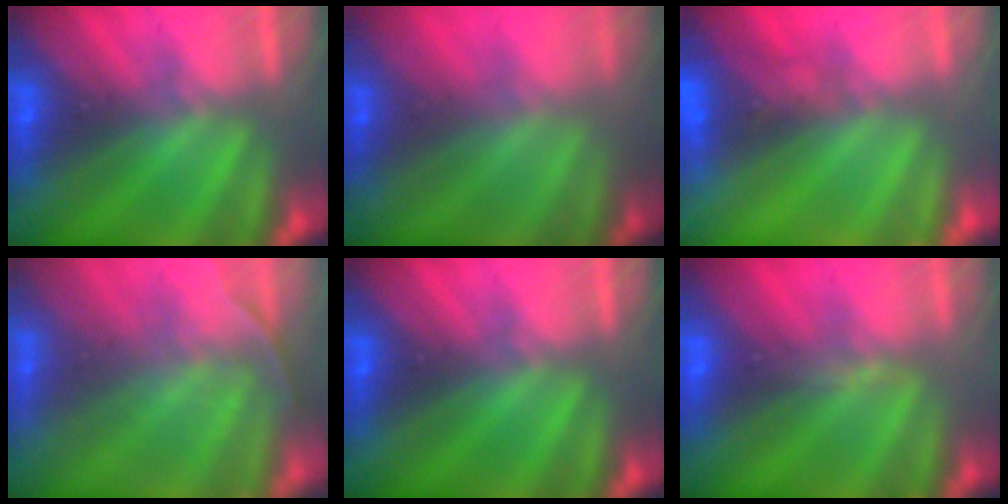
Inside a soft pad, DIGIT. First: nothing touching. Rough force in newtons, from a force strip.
{"total": 1.6}
{"total": 2.7}
{"total": 1.8}
{"total": 0.0}
{"total": 3.2}